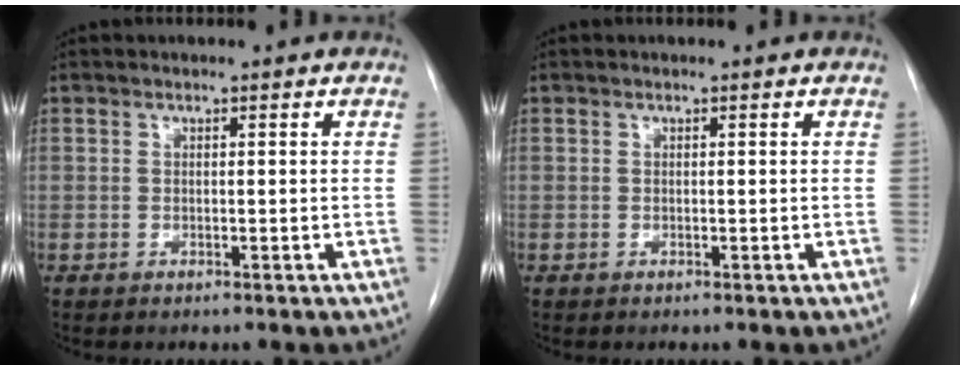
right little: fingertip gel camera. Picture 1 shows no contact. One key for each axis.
{"total": 0.0}